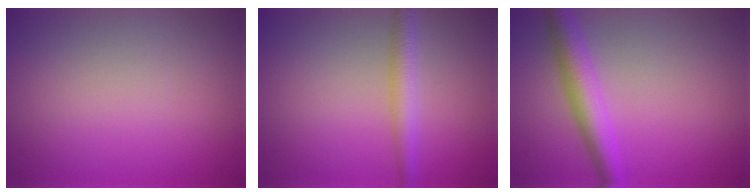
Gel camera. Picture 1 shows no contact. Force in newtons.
{"total": 2.4, "press": 2.4, "slide": 0.0}
{"total": 4.1, "press": 4.1, "slide": 0.0}